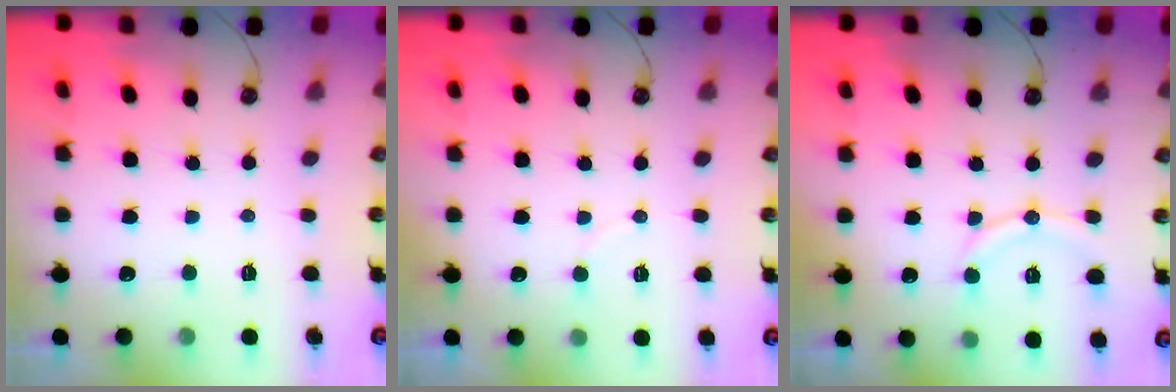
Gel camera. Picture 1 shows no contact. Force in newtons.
{"total": 3.0, "press": 3.0, "slide": 0.3}
{"total": 9.3, "press": 9.3, "slide": 1.0}